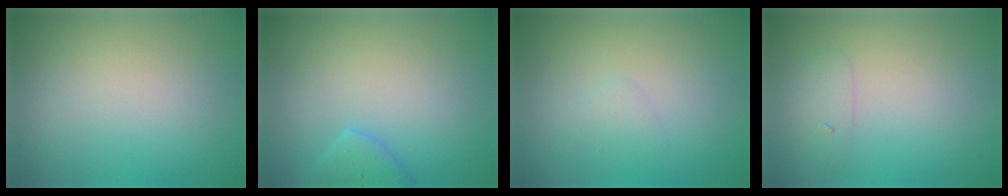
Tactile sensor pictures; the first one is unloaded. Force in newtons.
{"total": 2.1, "press": 2.1, "slide": 0.1}
{"total": 0.8, "press": 0.8, "slide": 0.1}
{"total": 1.5, "press": 1.5, "slide": 0.0}